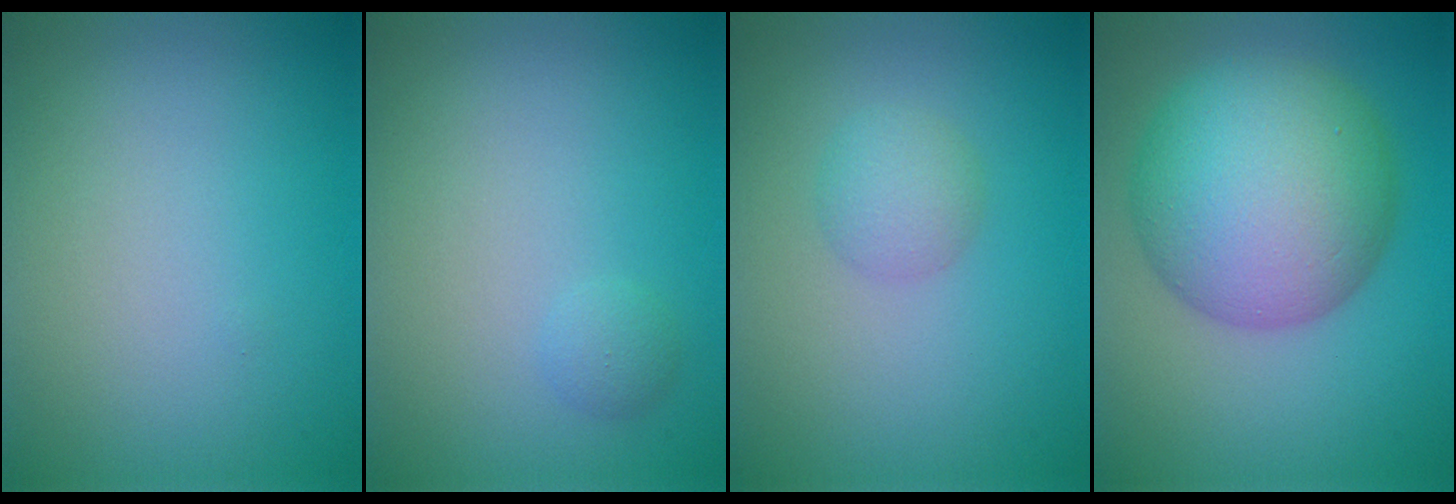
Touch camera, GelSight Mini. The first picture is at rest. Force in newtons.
{"total": 0.9, "press": 0.9, "slide": 0.0}
{"total": 2.0, "press": 2.0, "slide": 0.2}
{"total": 11.5, "press": 11.5, "slide": 0.2}